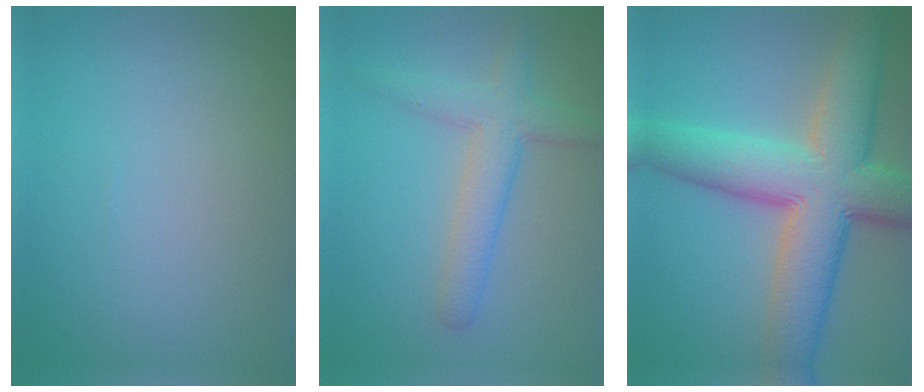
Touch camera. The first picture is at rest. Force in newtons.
{"total": 3.9, "press": 3.9, "slide": 0.1}
{"total": 11.3, "press": 11.3, "slide": 0.5}